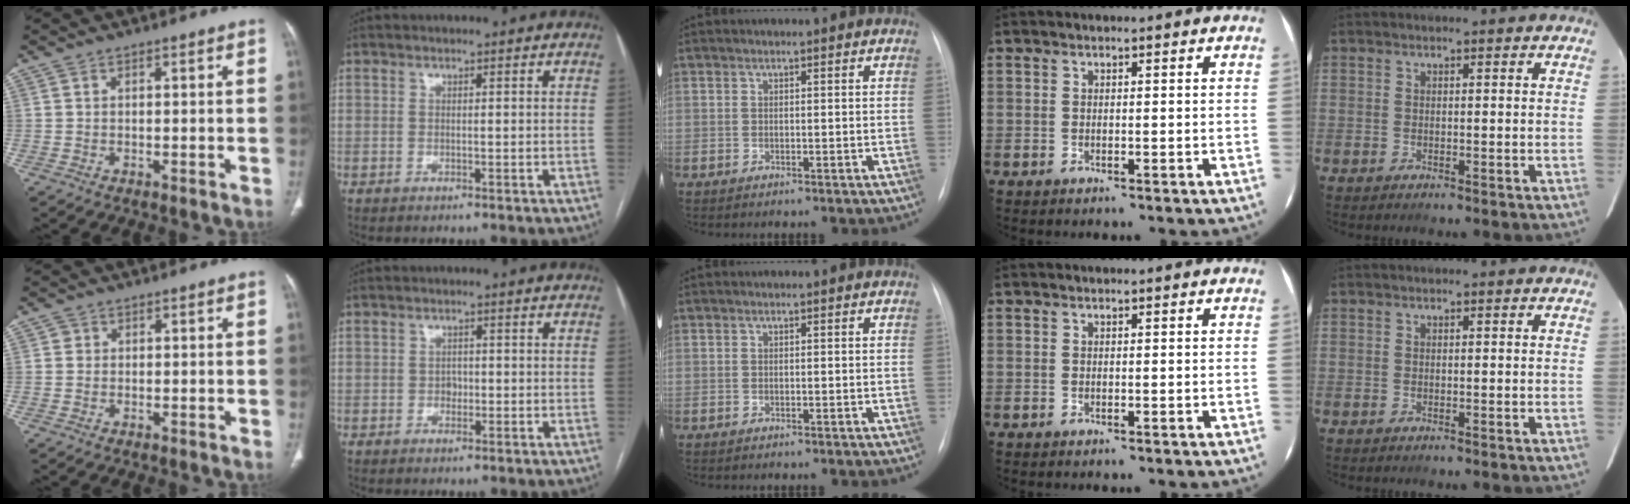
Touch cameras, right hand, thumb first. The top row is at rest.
{"thumb": {"total": 1.0, "force": [0.2, 0.9, 0.1], "torque": [0.006, 0.003, 0.002]}, "index": {"total": 1.3, "force": [-0.3, 1.0, 0.7], "torque": [-0.009, 0.004, -0.004]}}